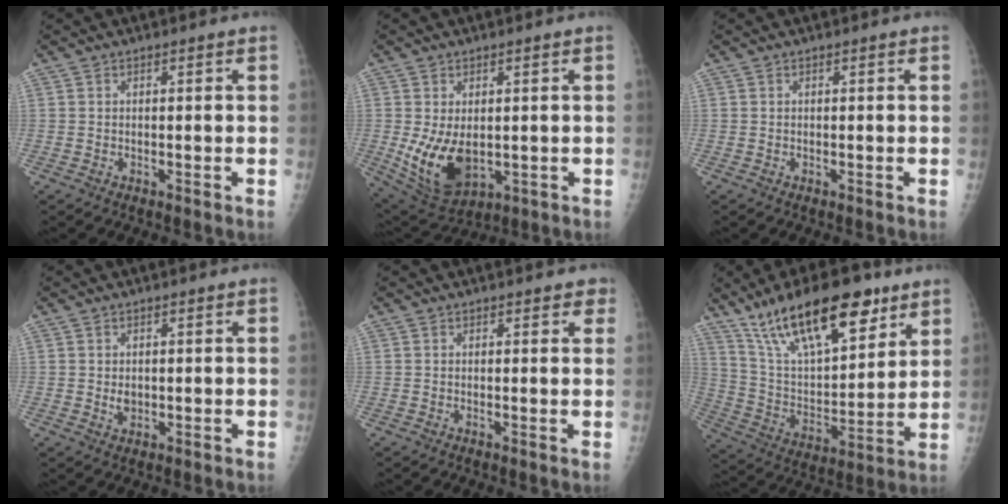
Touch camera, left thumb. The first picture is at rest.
{"total": 10.8, "force": [-0.8, 6.6, 8.5], "torque": [-0.140, -0.019, 0.012]}
{"total": 0.0}
{"total": 2.1, "force": [0.4, 1.5, 1.5], "torque": [-0.017, -0.005, 0.012]}
{"total": 2.7, "force": [2.0, 1.1, 1.5], "torque": [0.003, -0.003, 0.020]}
{"total": 23.6, "force": [15.2, 8.8, 15.8], "torque": [-0.235, -0.046, 0.271]}